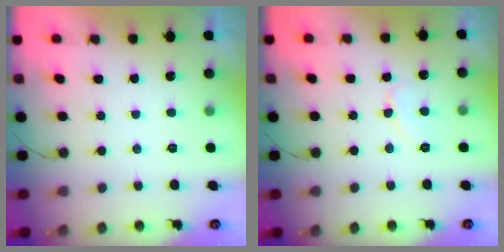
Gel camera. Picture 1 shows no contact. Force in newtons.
{"total": 4.9, "press": 4.8, "slide": 0.3}